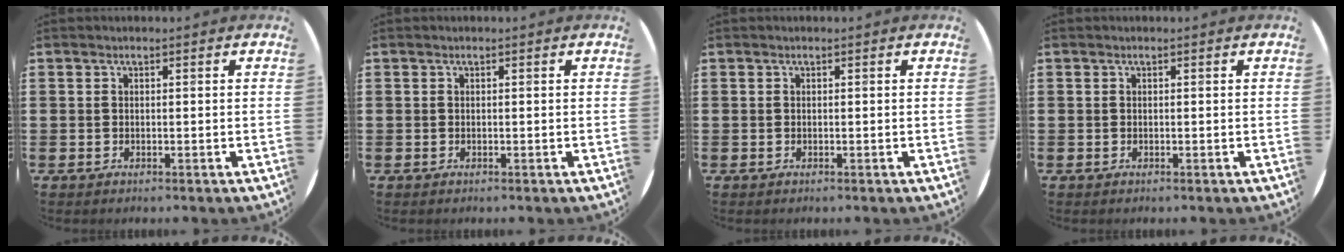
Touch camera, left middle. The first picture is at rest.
{"total": 0.0}
{"total": 0.0}
{"total": 0.0}